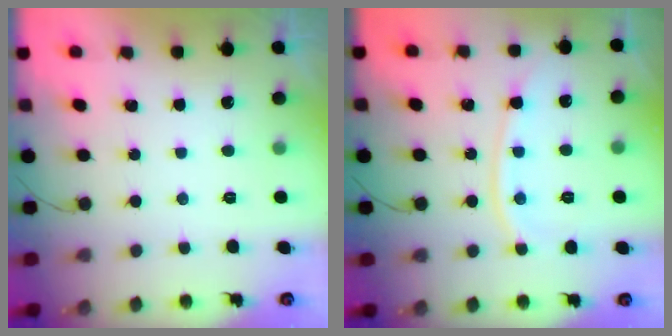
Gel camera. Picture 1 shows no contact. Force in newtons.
{"total": 9.9, "press": 9.8, "slide": 1.3}